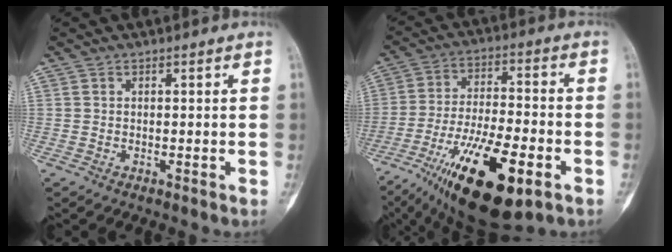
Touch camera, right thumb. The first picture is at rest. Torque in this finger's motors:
{"motor_torque": [1.05, 0.35, 1.81, -0.94, 0.50]}